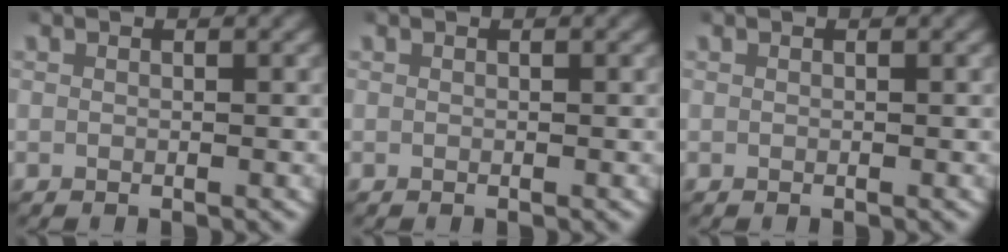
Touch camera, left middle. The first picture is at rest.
{"total": 0.0}
{"total": 0.0}